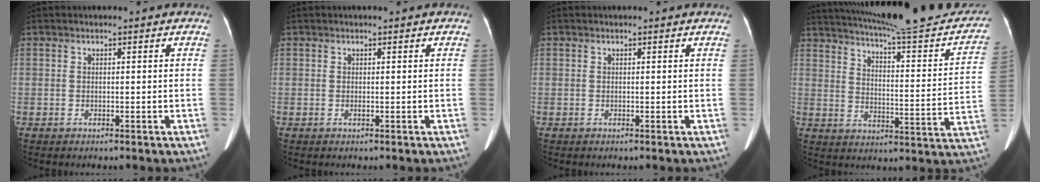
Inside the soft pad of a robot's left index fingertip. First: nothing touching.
{"total": 0.9, "force": [0.5, 0.2, 0.8], "torque": [-0.008, -0.004, 0.003]}
{"total": 0.6, "force": [0.5, -0.1, 0.1], "torque": [-0.006, -0.009, 0.001]}
{"total": 27.0, "force": [23.5, 3.6, 12.7], "torque": [-0.191, -0.061, 0.299]}